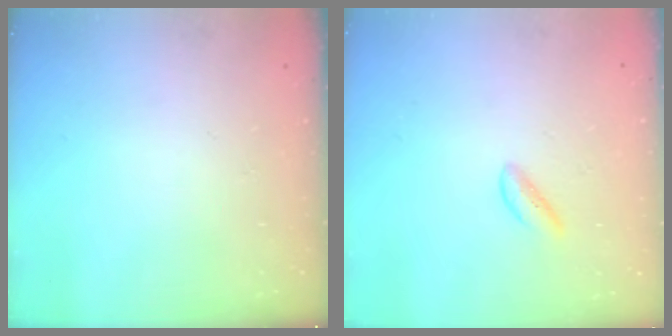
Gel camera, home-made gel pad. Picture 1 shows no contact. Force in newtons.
{"total": 0.6, "press": 0.5, "slide": 0.3}